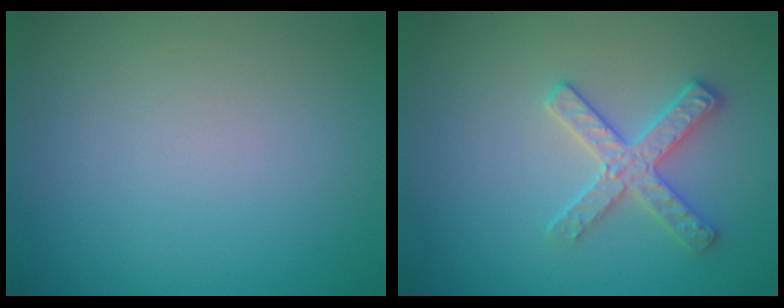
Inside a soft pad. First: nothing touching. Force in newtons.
{"total": 2.9, "press": 2.9, "slide": 0.1}